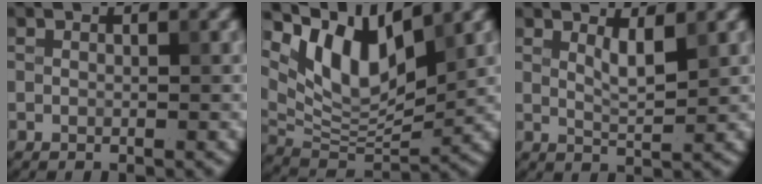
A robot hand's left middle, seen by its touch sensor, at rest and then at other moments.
{"total": 7.8, "force": [4.5, 3.1, 5.6], "torque": [-0.105, -0.011, 0.087]}
{"total": 2.0, "force": [1.1, 0.4, 1.6], "torque": [-0.031, -0.007, 0.021]}